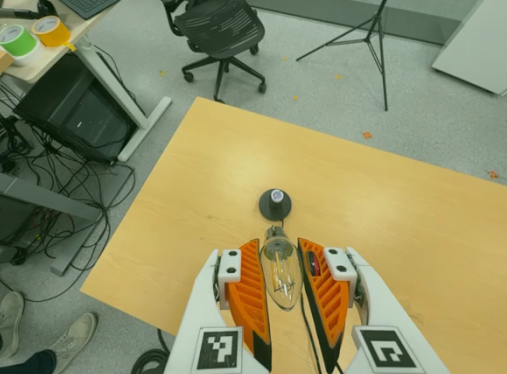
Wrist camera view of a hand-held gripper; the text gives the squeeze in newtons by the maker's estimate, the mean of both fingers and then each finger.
{"total": 10.3, "left": 9.9, "right": 10.6}